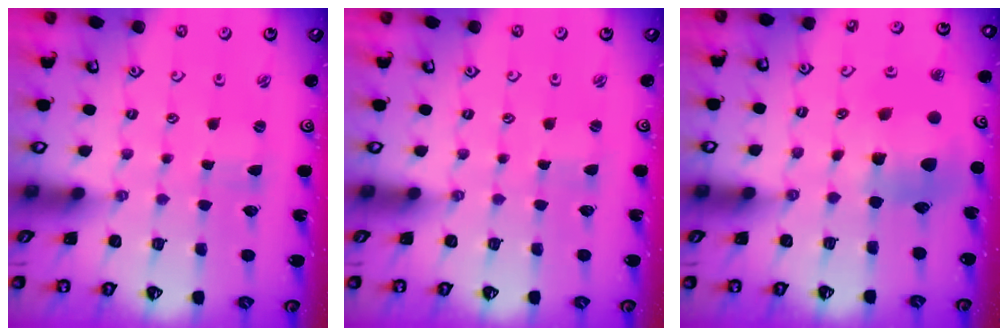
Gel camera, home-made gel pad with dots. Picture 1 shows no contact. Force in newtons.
{"total": 0.0}
{"total": 12.9, "press": 12.8, "slide": 1.9}